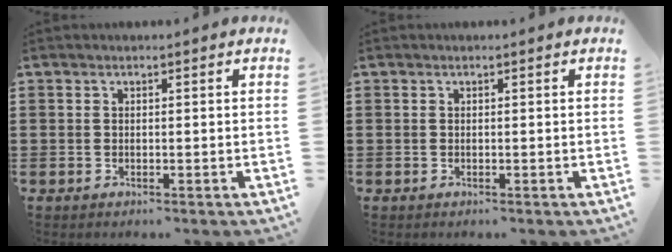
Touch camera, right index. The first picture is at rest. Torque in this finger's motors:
{"motor_torque": [-0.06, 0.07, 0.00, -0.01]}